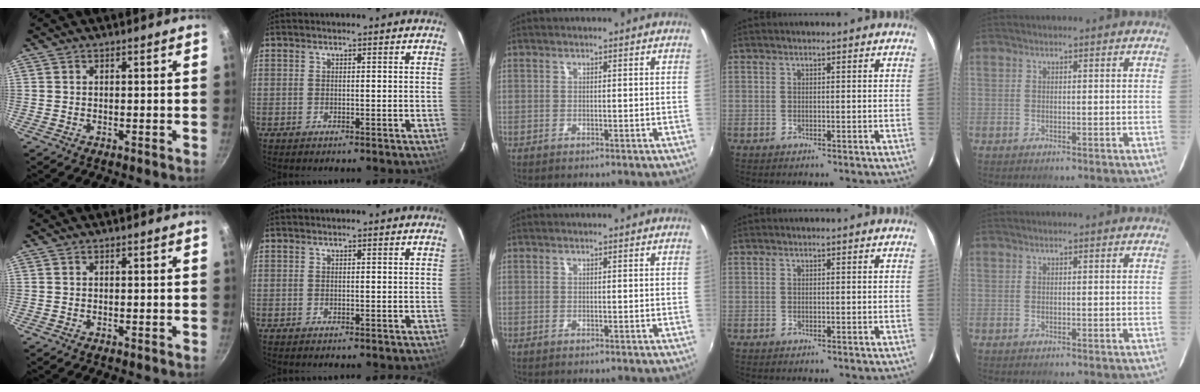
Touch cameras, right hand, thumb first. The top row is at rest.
{}